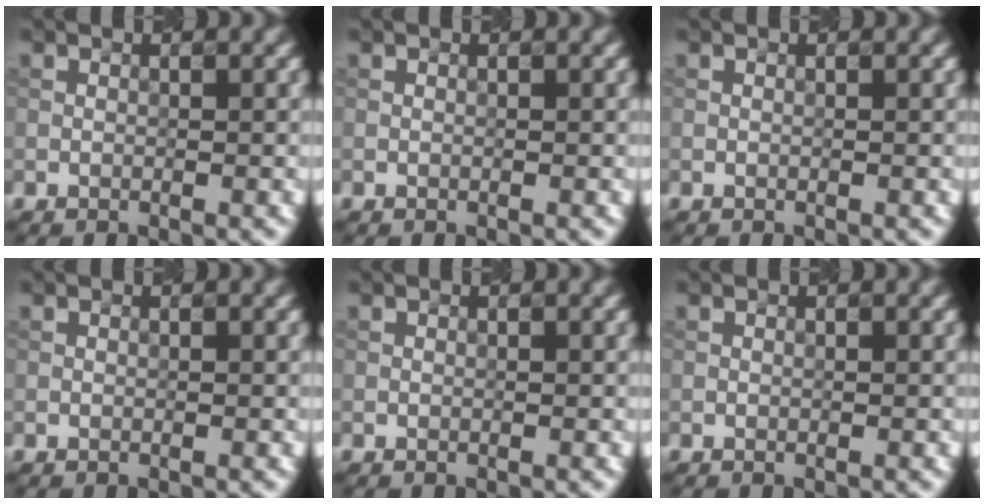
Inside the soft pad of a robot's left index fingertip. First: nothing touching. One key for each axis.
{"total": 0.0}
{"total": 0.0}
{"total": 0.0}
{"total": 0.0}
{"total": 0.0}